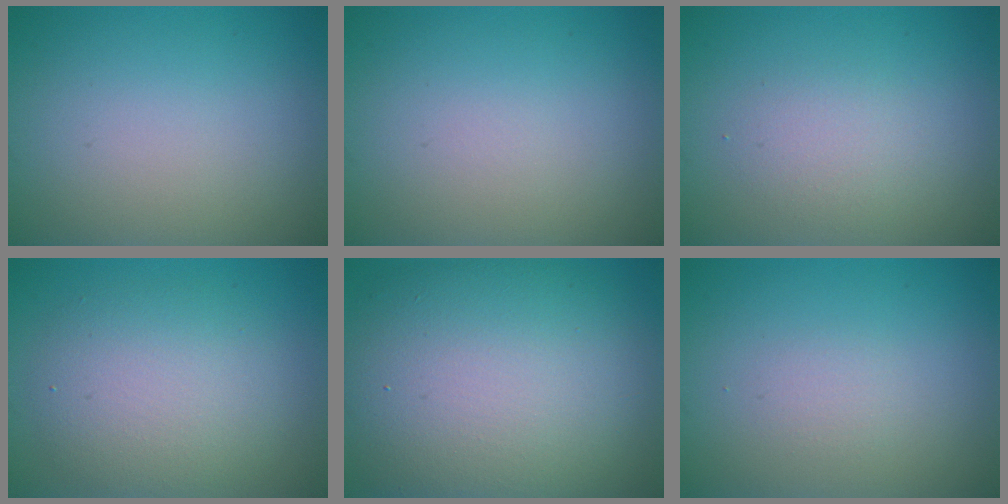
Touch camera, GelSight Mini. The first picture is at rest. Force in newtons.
{"total": 0.0}
{"total": 1.8, "press": 1.8, "slide": 0.0}
{"total": 5.3, "press": 5.3, "slide": 0.3}
{"total": 13.4, "press": 13.3, "slide": 0.8}
{"total": 0.9, "press": 0.9, "slide": 0.0}